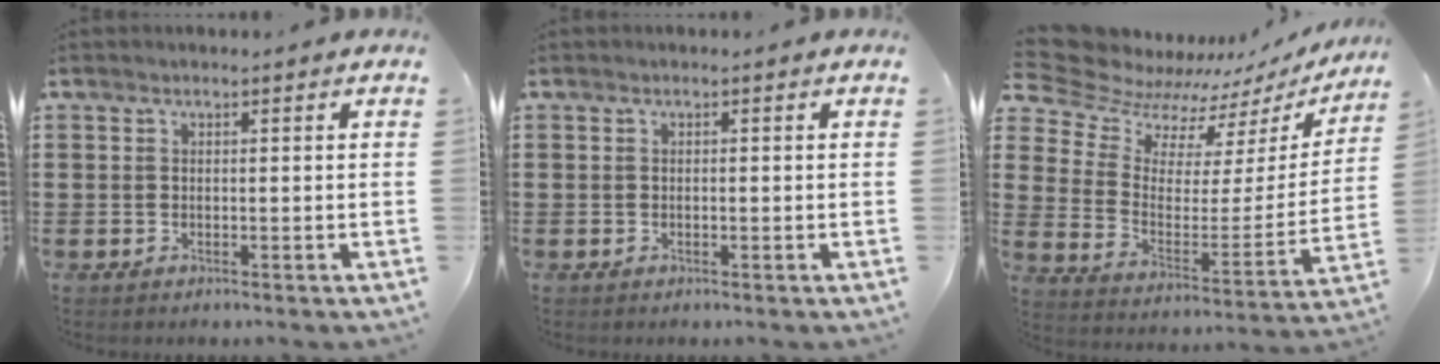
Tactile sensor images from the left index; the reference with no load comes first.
{"total": 0.0}
{"total": 8.2, "force": [7.3, 3.3, 1.9], "torque": [-0.075, -0.055, 0.126]}